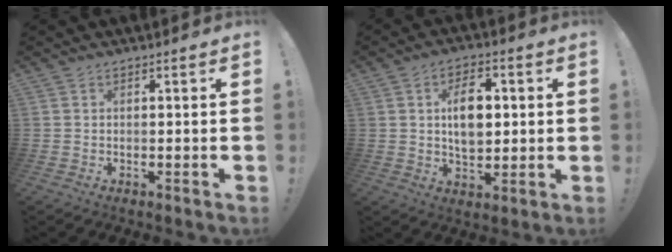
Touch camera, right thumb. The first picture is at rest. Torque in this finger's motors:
{"motor_torque": [-0.09, 0.49, 0.07, 0.12, 0.06]}